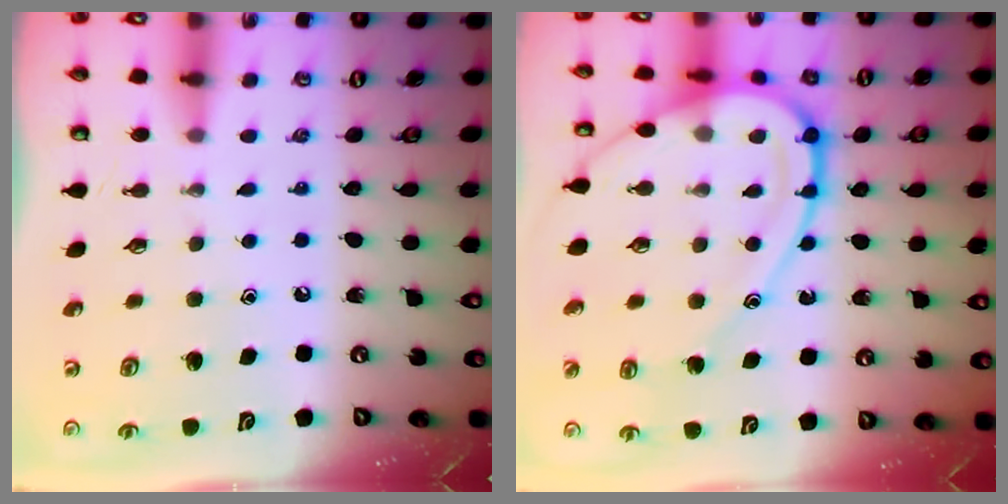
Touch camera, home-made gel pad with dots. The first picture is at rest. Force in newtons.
{"total": 15.5, "press": 15.4, "slide": 1.1}